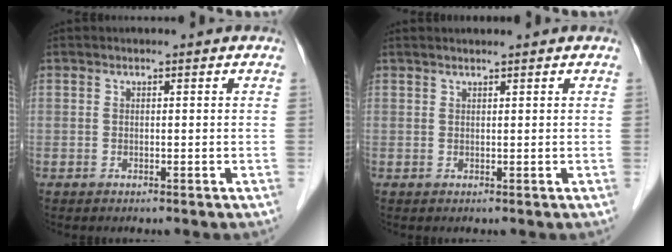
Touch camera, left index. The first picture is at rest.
{"total": 1.7, "force": [1.5, -0.1, 0.8], "torque": [-0.010, 0.017, 0.030]}